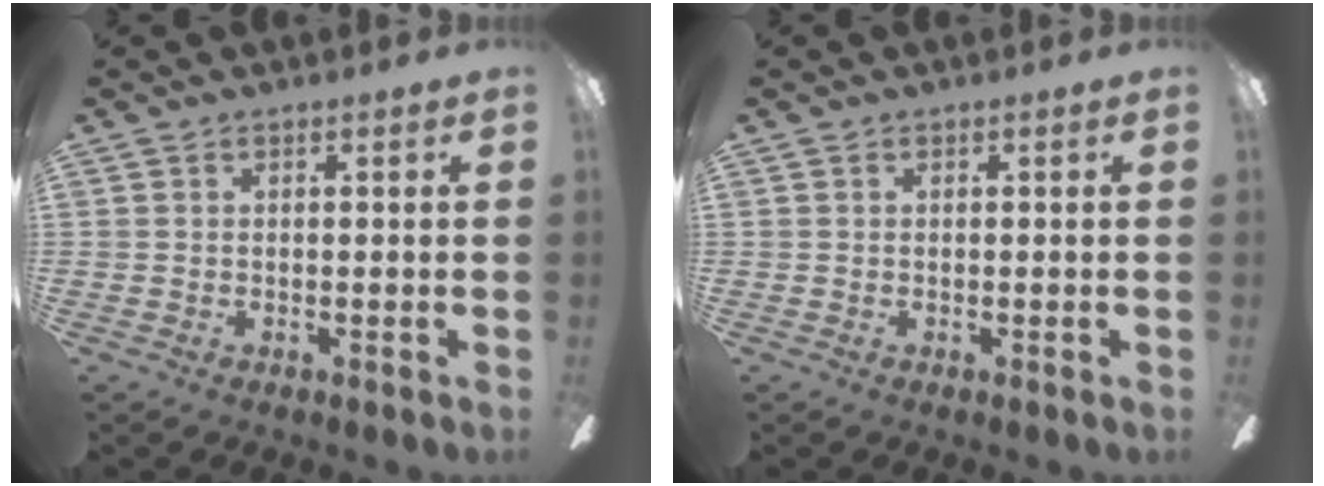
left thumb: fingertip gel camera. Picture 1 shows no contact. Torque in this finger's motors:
{"motor_torque": [0.01, 0.00, -0.10, -0.08, 0.00]}